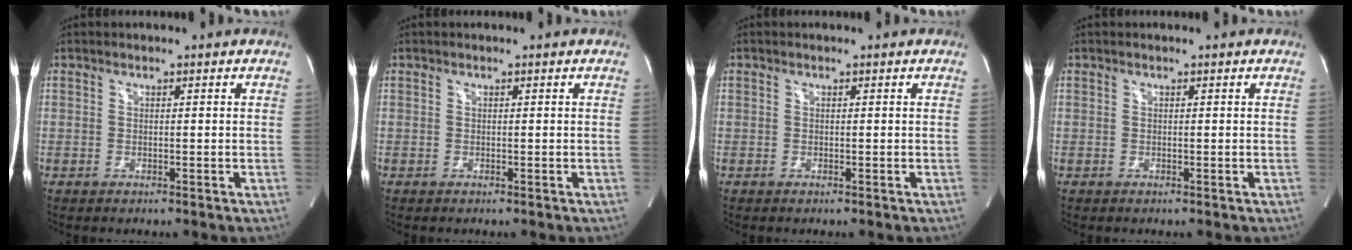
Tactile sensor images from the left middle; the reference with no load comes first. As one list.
[{"total": 0.0}, {"total": 0.0}, {"total": 0.0}]